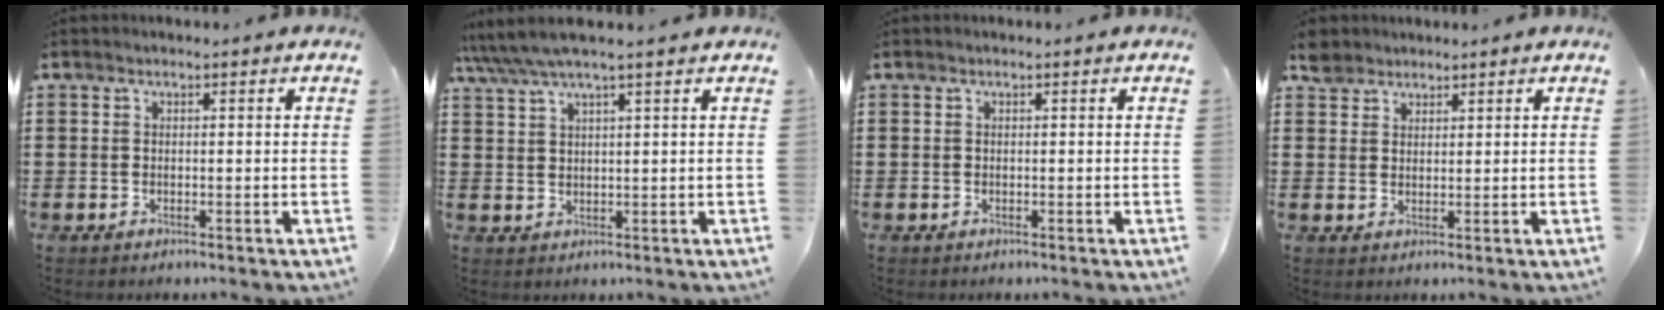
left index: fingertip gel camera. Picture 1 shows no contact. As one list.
[{"total": 3.7, "force": [3.0, 0.4, 2.2], "torque": [-0.052, -0.002, 0.054]}, {"total": 0.0}, {"total": 3.1, "force": [2.5, 1.9, 0.3], "torque": [-0.017, 0.012, 0.049]}]